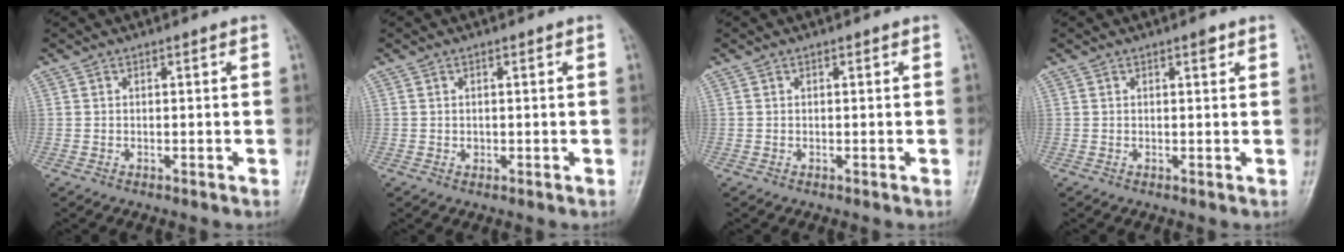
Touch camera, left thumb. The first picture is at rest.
{"total": 0.8, "force": [0.1, 0.7, 0.4], "torque": [-0.002, 0.001, 0.002]}
{"total": 0.0}
{"total": 1.3, "force": [0.8, 0.5, 0.9], "torque": [-0.009, -0.002, 0.009]}